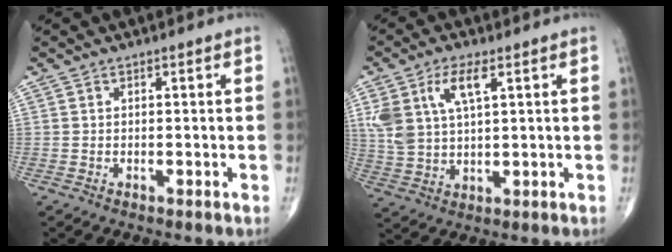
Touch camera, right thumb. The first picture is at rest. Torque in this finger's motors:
{"motor_torque": [0.52, 0.73, 1.36, 0.56, 0.11]}